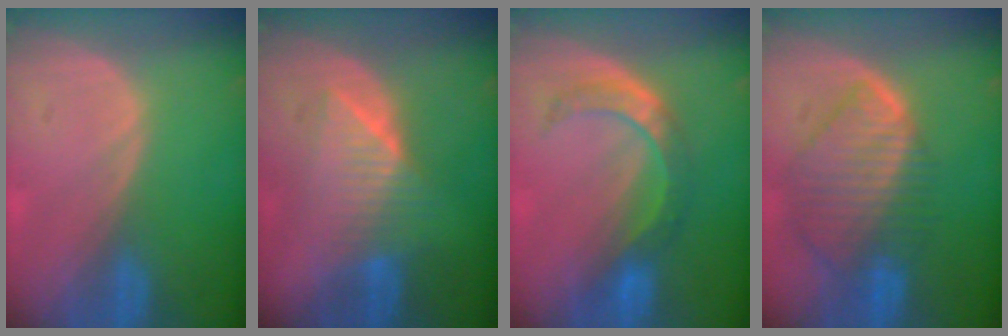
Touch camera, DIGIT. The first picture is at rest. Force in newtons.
{"total": 6.5, "press": 6.5, "slide": 0.6}
{"total": 6.0, "press": 5.9, "slide": 0.4}
{"total": 10.0, "press": 8.7, "slide": 4.9}